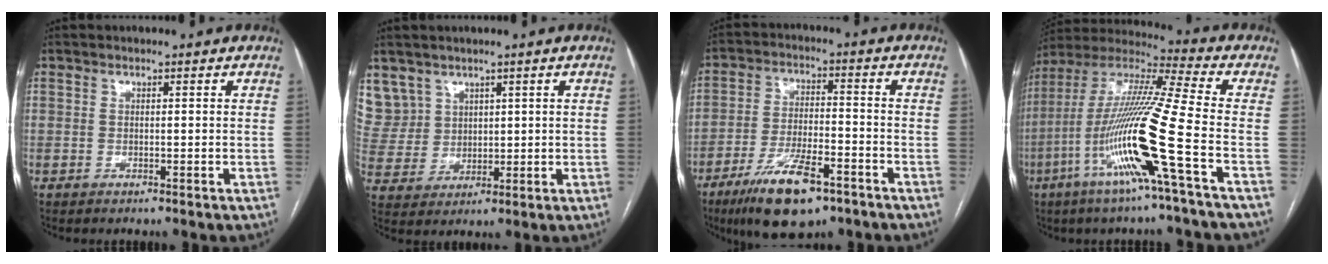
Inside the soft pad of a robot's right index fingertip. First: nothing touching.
{"total": 9.1, "force": [5.5, 7.2, 0.5], "torque": [-0.021, 0.027, 0.132]}
{"total": 12.7, "force": [-7.9, 3.5, 9.3], "torque": [-0.174, -0.014, -0.134]}
{"total": 18.6, "force": [-6.5, -1.4, 17.4], "torque": [-0.351, -0.013, -0.134]}